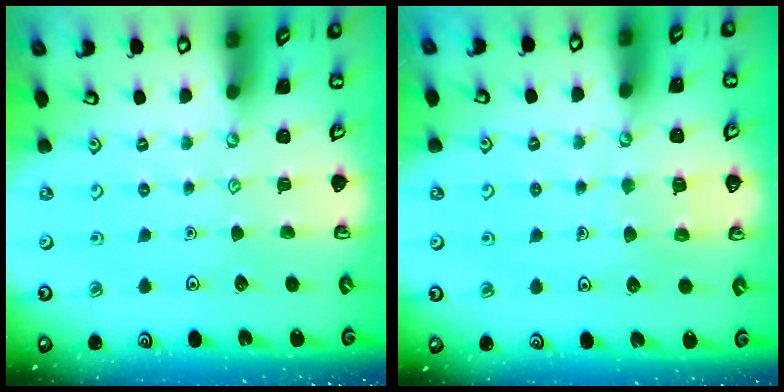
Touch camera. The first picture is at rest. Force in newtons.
{"total": 4.3, "press": 4.3, "slide": 0.4}